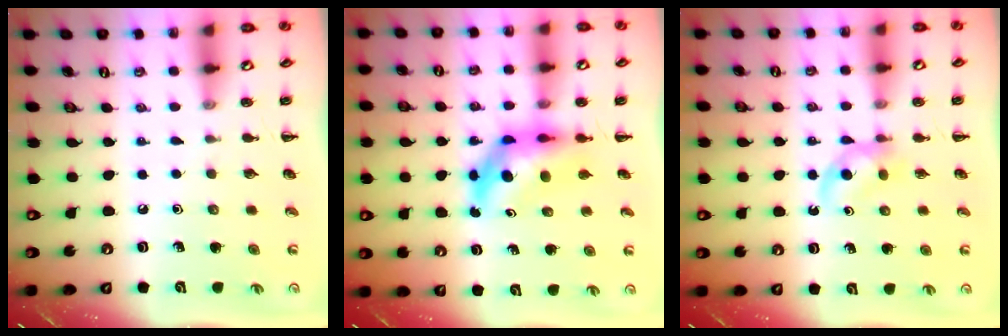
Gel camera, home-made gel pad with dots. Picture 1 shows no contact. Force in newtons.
{"total": 6.0, "press": 5.7, "slide": 1.9}
{"total": 3.9, "press": 3.5, "slide": 1.7}